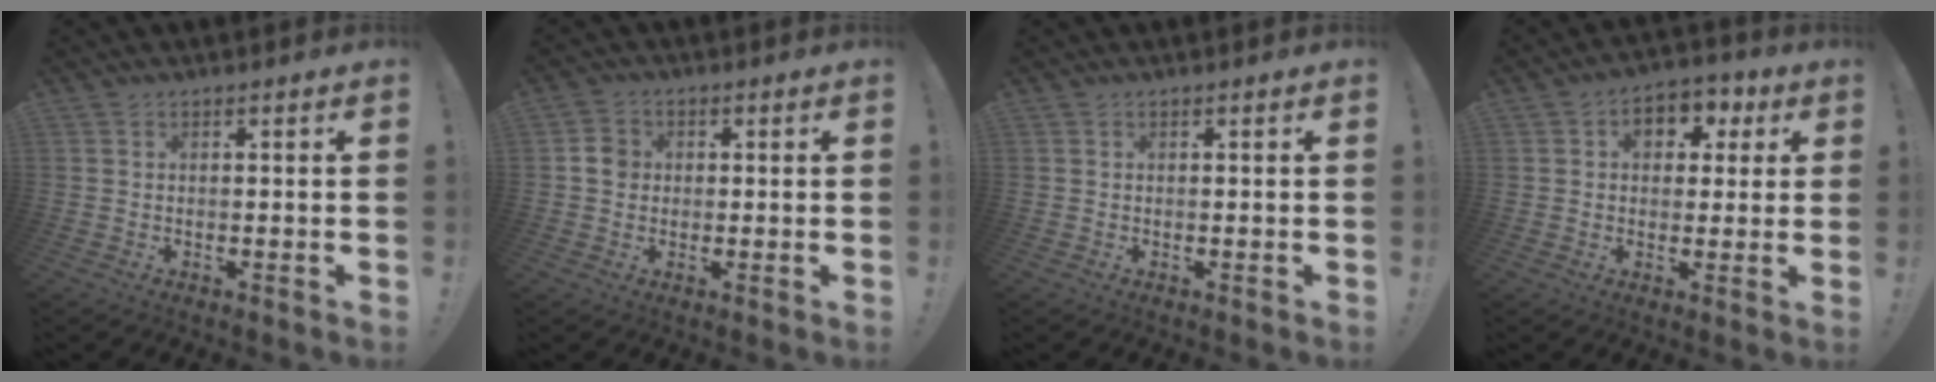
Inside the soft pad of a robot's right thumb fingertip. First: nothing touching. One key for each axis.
{"total": 4.5, "fx": 0.2, "fy": 4.0, "fz": 1.9, "tx": -0.018, "ty": 0.005, "tz": 0.003}
{"total": 0.0}
{"total": 7.9, "fx": 2.1, "fy": 6.1, "fz": 4.4, "tx": -0.047, "ty": -0.002, "tz": 0.037}